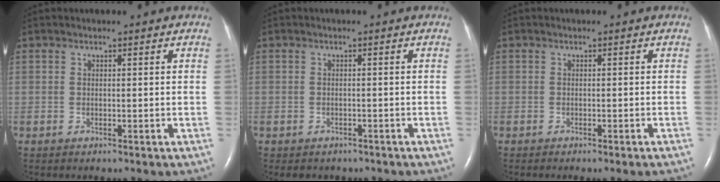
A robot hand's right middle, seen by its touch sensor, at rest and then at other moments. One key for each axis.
{"total": 3.4, "fx": -2.8, "fy": 1.8, "fz": 0.6, "tx": -0.006, "ty": 0.004, "tz": -0.031}
{"total": 1.2, "fx": -0.9, "fy": -0.3, "fz": 0.6, "tx": -0.006, "ty": 0.004, "tz": -0.011}